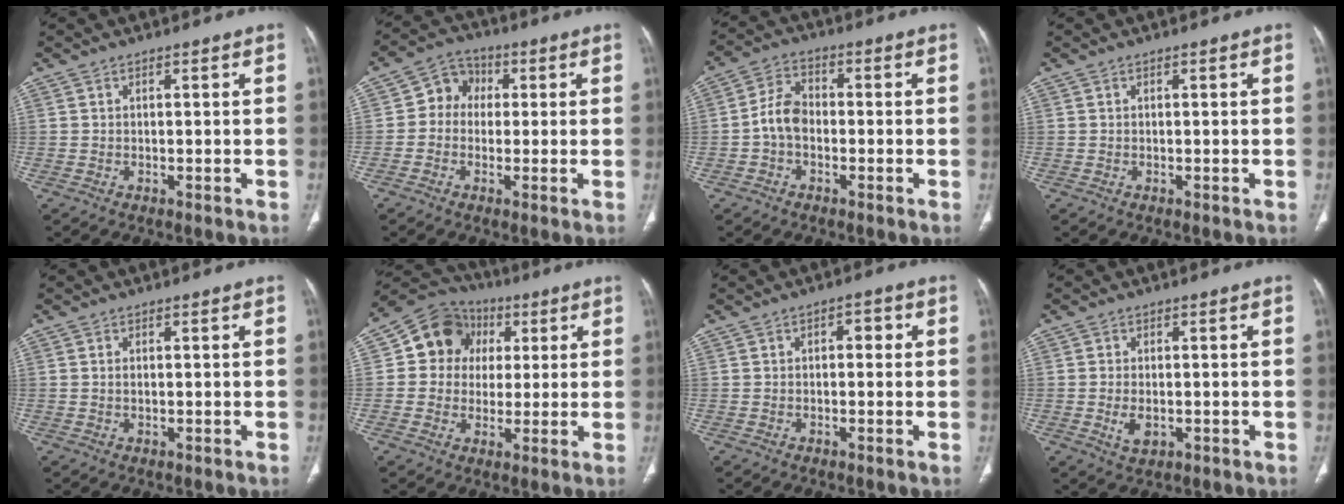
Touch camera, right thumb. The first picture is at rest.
{"total": 6.3, "force": [0.3, 5.5, 3.1], "torque": [-0.025, 0.020, -0.008]}
{"total": 6.1, "force": [-1.3, 4.2, 4.1], "torque": [-0.068, 0.021, -0.035]}
{"total": 0.0}
{"total": 0.7, "force": [0.1, 0.4, 0.6], "torque": [-0.011, 0.000, 0.003]}
{"total": 12.1, "force": [2.6, 10.7, 4.9], "torque": [-0.049, 0.009, 0.034]}
{"total": 2.3, "force": [0.3, 1.4, 1.8], "torque": [-0.009, 0.006, -0.003]}
{"total": 3.8, "force": [-0.7, 2.3, 2.9], "torque": [-0.054, -0.005, -0.007]}